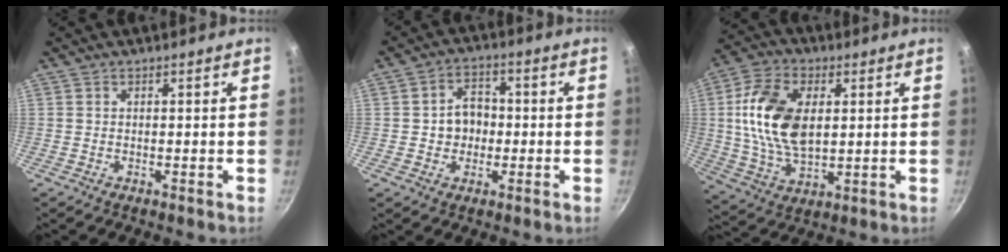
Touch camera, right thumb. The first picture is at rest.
{"total": 6.5, "force": [-0.5, 5.3, 3.6], "torque": [-0.021, 0.012, -0.010]}
{"total": 16.2, "force": [2.6, 9.8, 12.6], "torque": [-0.224, -0.006, 0.049]}